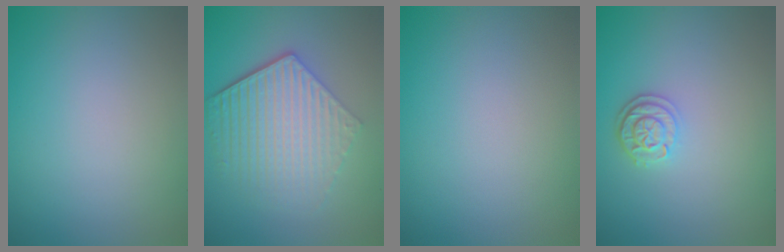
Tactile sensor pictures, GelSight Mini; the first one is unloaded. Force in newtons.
{"total": 6.2, "press": 4.5, "slide": 4.3}
{"total": 0.0}
{"total": 2.4, "press": 2.1, "slide": 1.3}